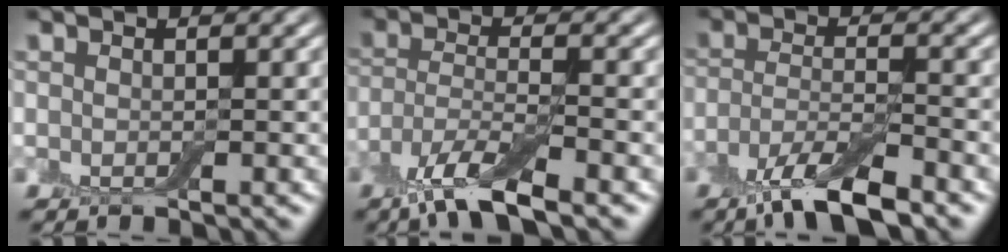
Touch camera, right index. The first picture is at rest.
{"total": 6.2, "force": [-4.2, 1.4, 4.3], "torque": [-0.087, -0.007, -0.089]}
{"total": 5.9, "force": [-4.0, 1.4, 4.0], "torque": [-0.076, -0.006, -0.081]}